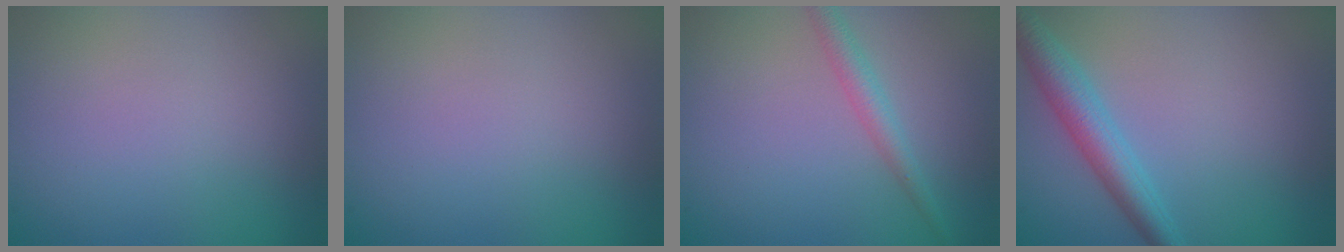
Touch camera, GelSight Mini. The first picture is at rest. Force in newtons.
{"total": 0.0}
{"total": 2.1, "press": 2.1, "slide": 0.1}
{"total": 3.8, "press": 3.8, "slide": 0.1}